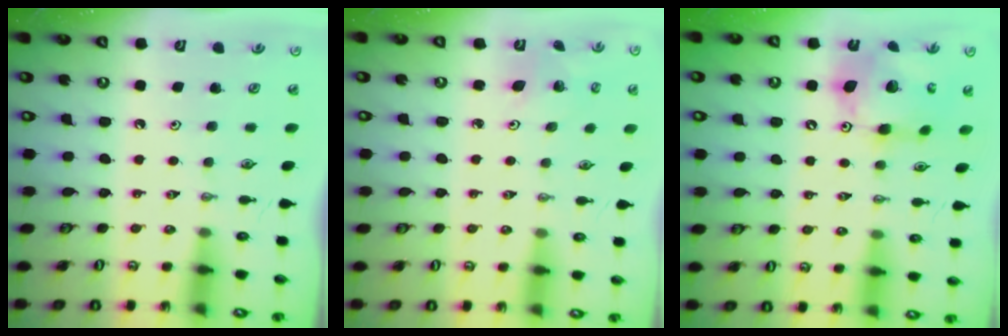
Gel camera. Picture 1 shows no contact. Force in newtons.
{"total": 2.7, "press": 2.7, "slide": 0.1}
{"total": 14.6, "press": 14.5, "slide": 1.4}